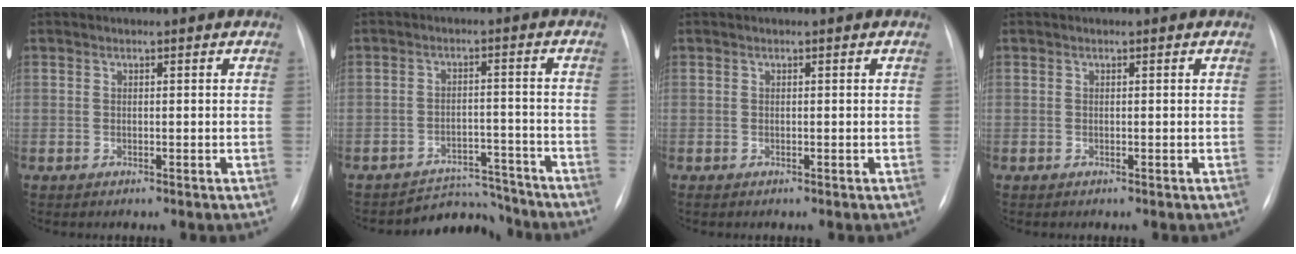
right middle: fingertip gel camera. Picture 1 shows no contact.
{"total": 6.6, "force": [-6.3, 1.3, -1.2], "torque": [0.025, 0.024, -0.095]}
{"total": 0.0}
{"total": 0.0}